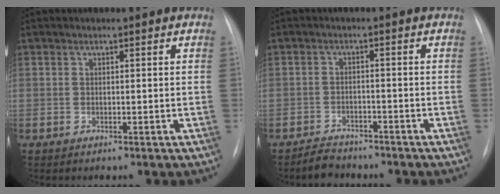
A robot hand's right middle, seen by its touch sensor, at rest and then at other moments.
{"total": 3.4, "force": [-3.1, 1.3, 0.1], "torque": [-0.011, -0.003, -0.053]}